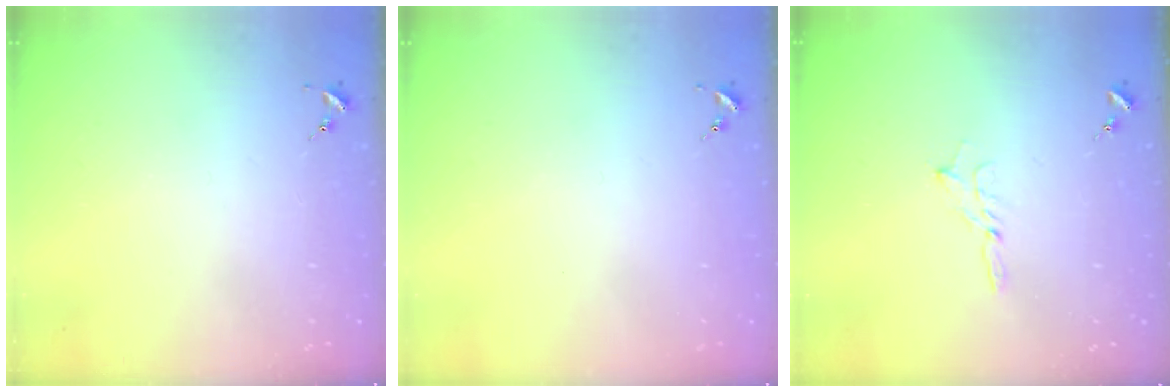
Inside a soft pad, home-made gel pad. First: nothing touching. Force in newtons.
{"total": 0.0}
{"total": 2.9, "press": 2.9, "slide": 0.3}